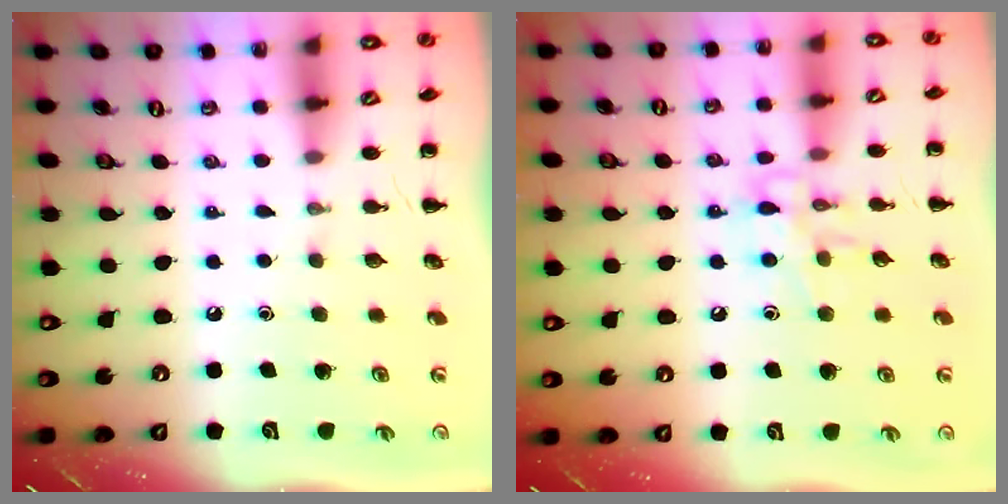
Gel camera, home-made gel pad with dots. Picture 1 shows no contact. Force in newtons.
{"total": 9.4, "press": 9.4, "slide": 0.3}